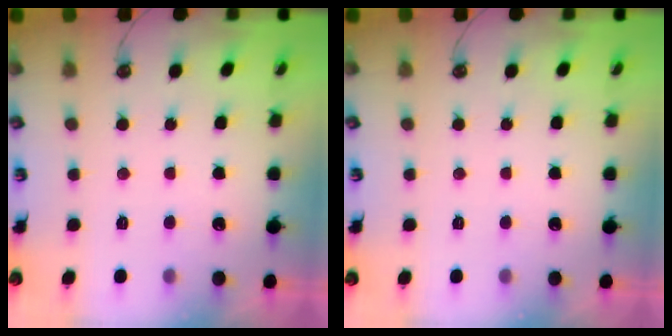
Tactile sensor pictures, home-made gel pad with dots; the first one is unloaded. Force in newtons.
{"total": 0.0}